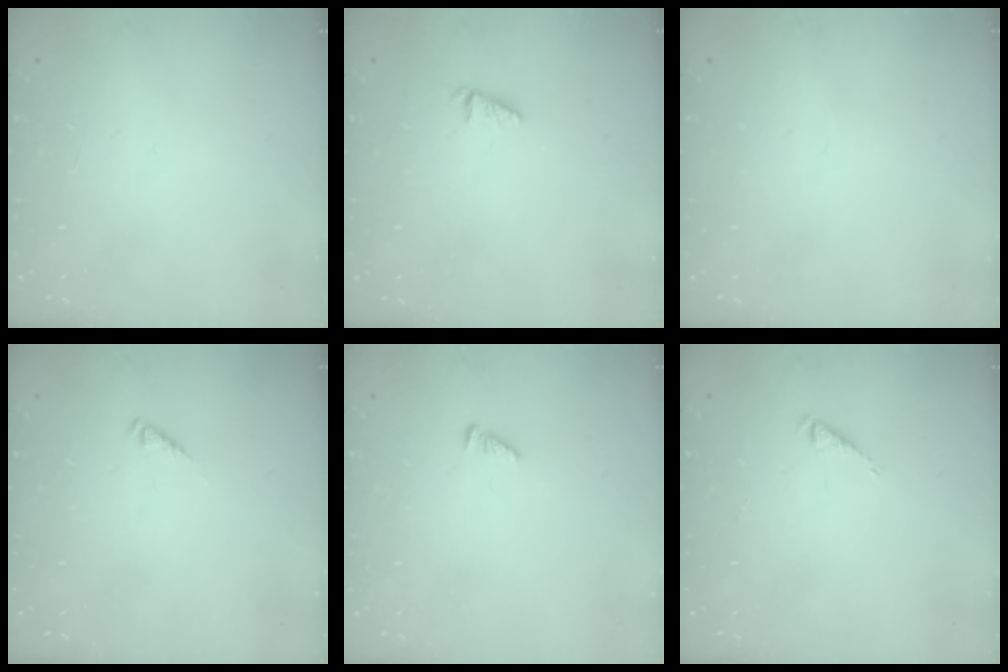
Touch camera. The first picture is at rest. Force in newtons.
{"total": 1.1, "press": 1.1, "slide": 0.1}
{"total": 0.0}
{"total": 1.7, "press": 1.7, "slide": 0.4}
{"total": 2.1, "press": 2.1, "slide": 0.3}
{"total": 1.6, "press": 1.6, "slide": 0.3}